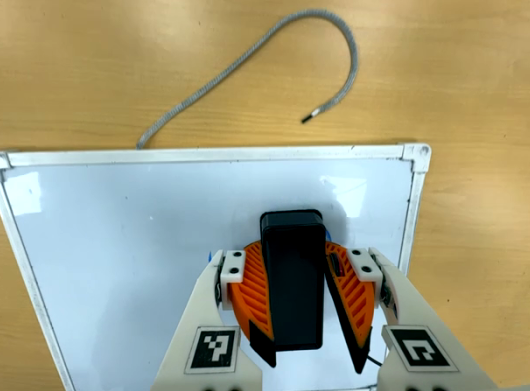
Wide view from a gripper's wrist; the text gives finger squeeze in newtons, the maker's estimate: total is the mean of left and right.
{"total": 15.2, "left": 17.4, "right": 12.9}